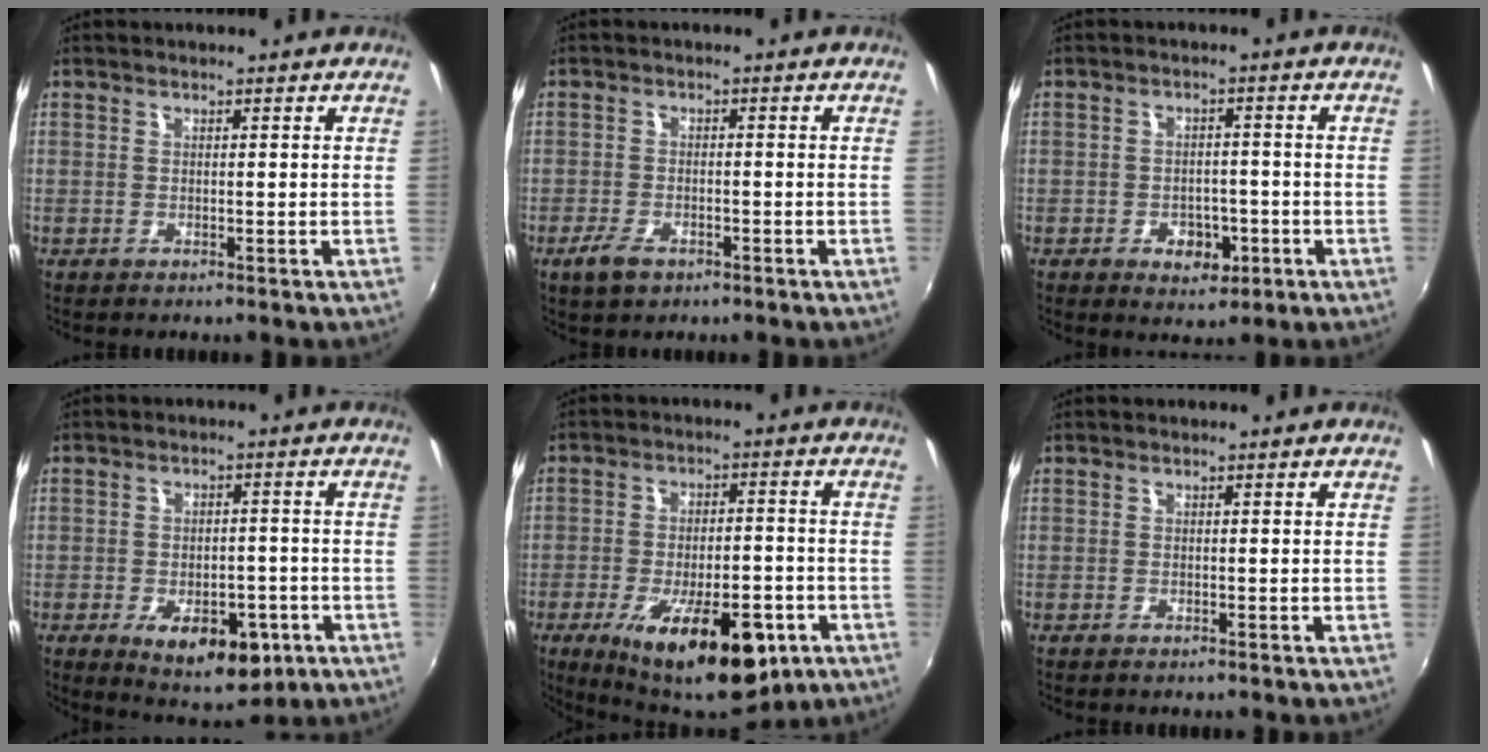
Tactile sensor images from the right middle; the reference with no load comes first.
{"total": 4.3, "force": [-2.7, 2.1, 2.5], "torque": [-0.066, -0.009, -0.049]}
{"total": 5.4, "force": [-2.5, 3.9, 2.9], "torque": [-0.056, -0.001, -0.027]}
{"total": 11.5, "force": [-5.2, 6.5, 7.9], "torque": [-0.131, -0.009, -0.061]}
{"total": 18.9, "force": [-9.5, 7.9, 14.3], "torque": [-0.240, -0.027, -0.128]}
{"total": 0.0}